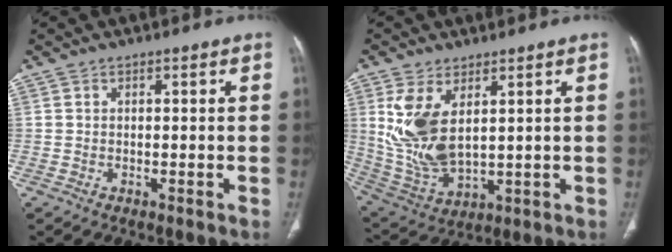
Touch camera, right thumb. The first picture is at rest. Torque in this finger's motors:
{"motor_torque": [1.51, 2.69, 1.70, 0.65, 0.19]}